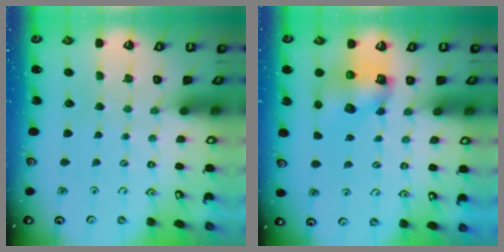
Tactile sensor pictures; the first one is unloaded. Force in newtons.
{"total": 8.1, "press": 8.0, "slide": 0.9}